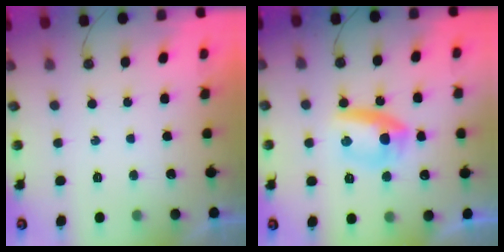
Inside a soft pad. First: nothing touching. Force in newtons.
{"total": 9.1, "press": 8.9, "slide": 1.5}